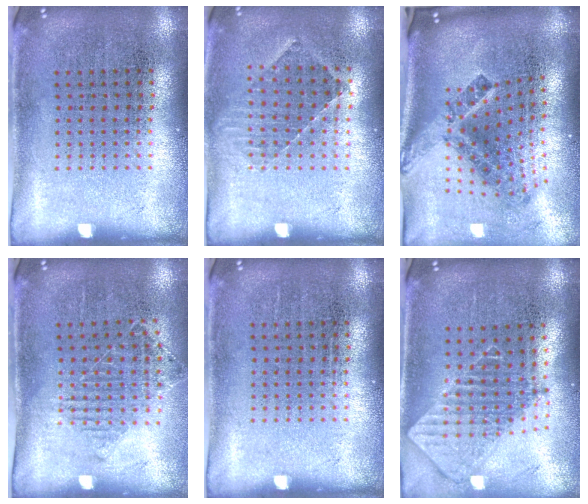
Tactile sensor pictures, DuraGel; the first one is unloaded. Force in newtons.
{"total": 1.0, "press": 0.9, "slide": 0.2}
{"total": 2.9, "press": 1.7, "slide": 2.4}
{"total": 1.1, "press": 1.0, "slide": 0.5}
{"total": 0.0}
{"total": 2.0, "press": 1.6, "slide": 1.2}